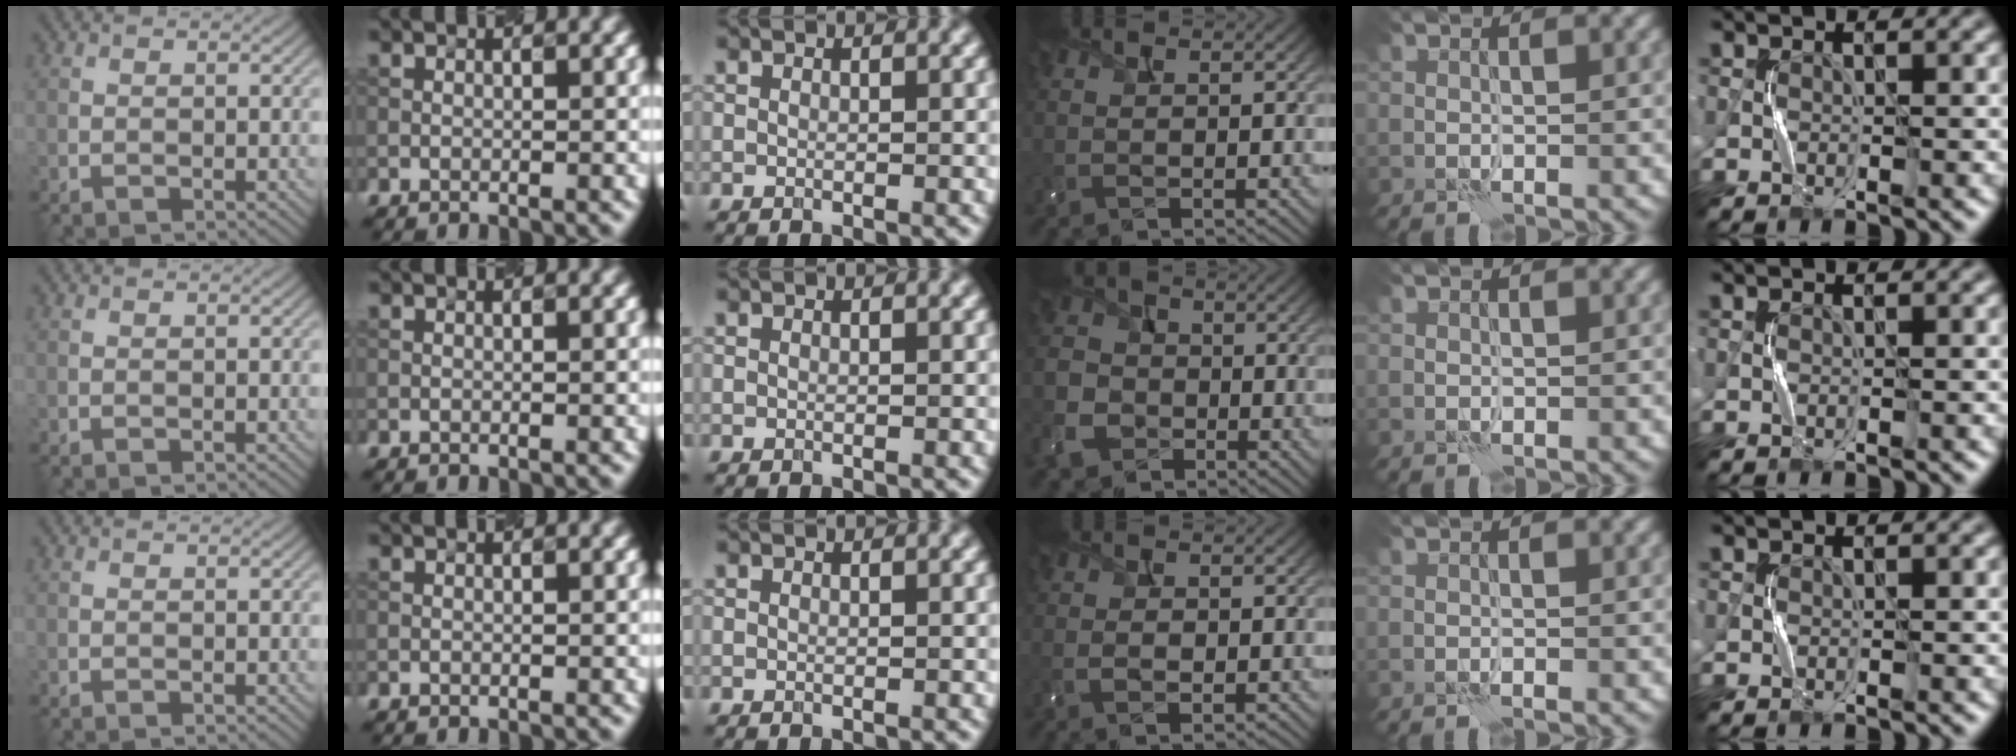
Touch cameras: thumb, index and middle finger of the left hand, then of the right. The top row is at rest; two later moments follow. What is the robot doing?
{"motion": "squeeze", "object": "bubble wrap"}